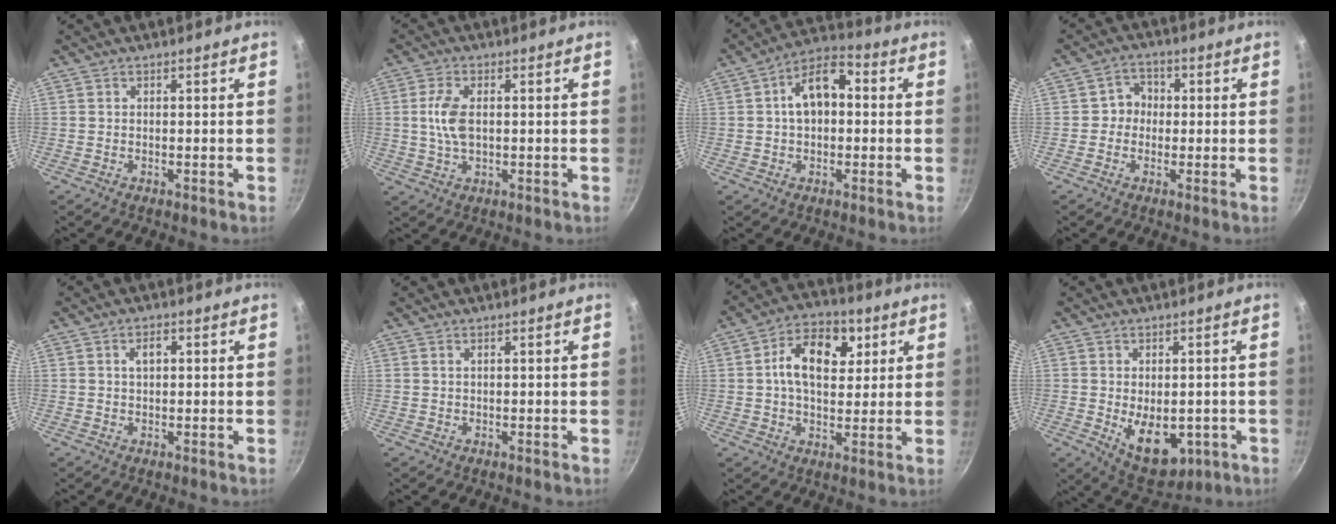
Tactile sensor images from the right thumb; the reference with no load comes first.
{"total": 6.3, "force": [0.5, 3.3, 5.3], "torque": [-0.117, 0.002, 0.009]}
{"total": 10.1, "force": [1.0, 6.3, 7.9], "torque": [-0.118, 0.030, 0.006]}
{"total": 4.4, "force": [-0.1, 4.0, 1.8], "torque": [-0.001, 0.013, -0.011]}
{"total": 2.3, "force": [0.6, 1.4, 1.7], "torque": [-0.026, 0.006, 0.011]}
{"total": 0.5, "force": [0.3, 0.3, 0.3], "torque": [-0.007, 0.003, 0.006]}
{"total": 12.4, "force": [3.2, 7.8, 9.0], "torque": [-0.121, 0.004, 0.045]}
{"total": 10.6, "force": [-2.4, 6.4, 8.1], "torque": [-0.095, -0.008, -0.017]}